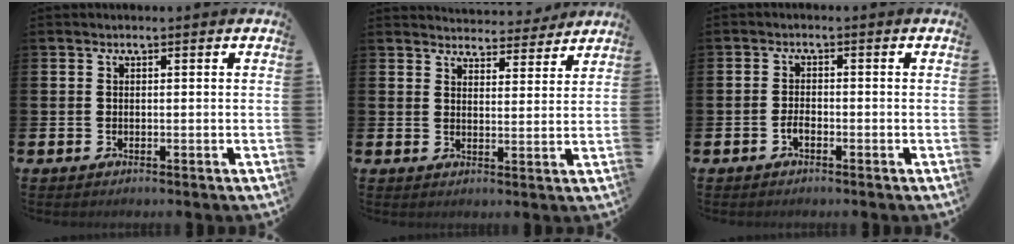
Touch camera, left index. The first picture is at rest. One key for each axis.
{"total": 4.4, "fx": 4.3, "fy": 0.7, "fz": -0.1, "tx": -0.003, "ty": -0.033, "tz": 0.076}
{"total": 1.5, "fx": -0.9, "fy": 0.7, "fz": 1.1, "tx": -0.024, "ty": 0.003, "tz": -0.017}